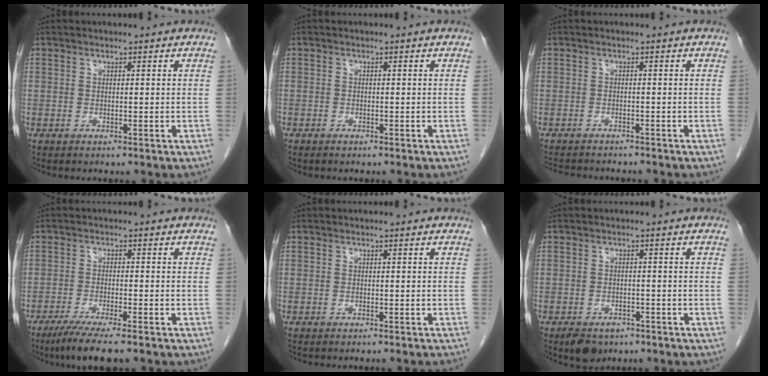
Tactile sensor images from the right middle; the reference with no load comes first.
{"total": 0.8, "force": [-0.6, 0.4, 0.2], "torque": [-0.007, 0.000, -0.010]}
{"total": 6.5, "force": [-6.0, 1.5, 2.0], "torque": [-0.027, -0.004, -0.086]}
{"total": 6.9, "force": [-5.2, 0.3, 4.6], "torque": [-0.075, -0.017, -0.083]}
{"total": 2.2, "force": [-2.0, -0.1, 0.9], "torque": [-0.013, 0.003, -0.024]}
{"total": 4.4, "force": [-3.0, 2.6, 1.9], "torque": [-0.029, -0.001, -0.041]}